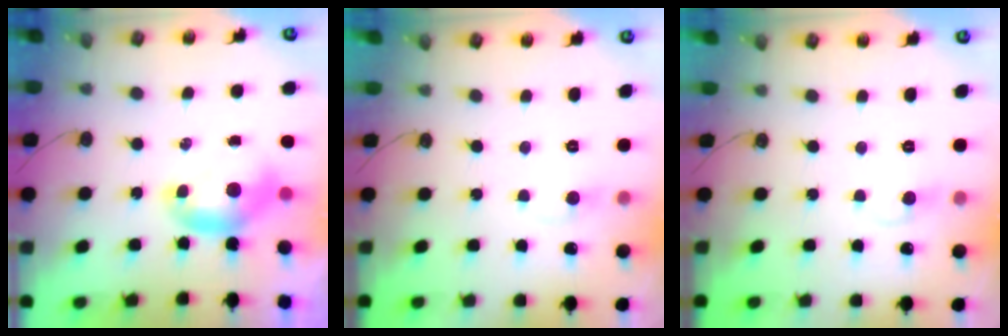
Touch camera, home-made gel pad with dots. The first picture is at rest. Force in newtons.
{"total": 1.2, "press": 0.9, "slide": 0.8}
{"total": 2.8, "press": 2.6, "slide": 0.9}